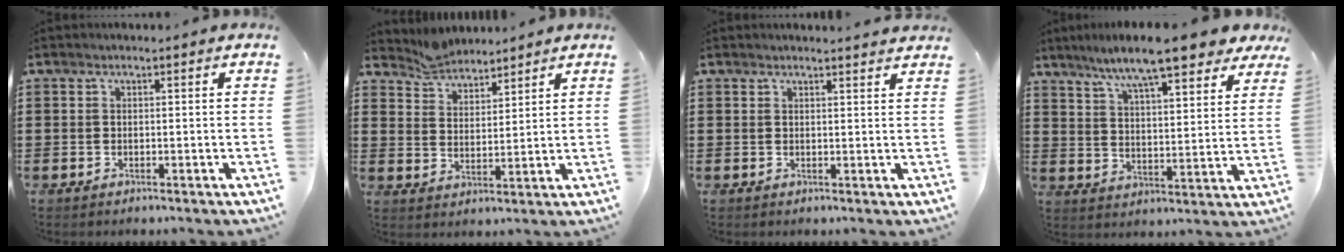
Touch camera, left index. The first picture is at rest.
{"total": 4.9, "force": [4.8, 1.2, 0.0], "torque": [-0.019, -0.013, 0.093]}
{"total": 1.6, "force": [1.6, -0.2, 0.3], "torque": [-0.008, -0.001, 0.032]}
{"total": 10.2, "force": [8.6, 0.7, 5.4], "torque": [-0.127, -0.035, 0.146]}